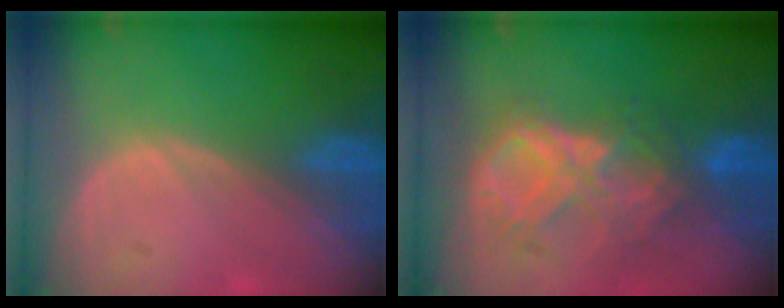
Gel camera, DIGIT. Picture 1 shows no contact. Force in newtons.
{"total": 8.9, "press": 7.8, "slide": 4.4}